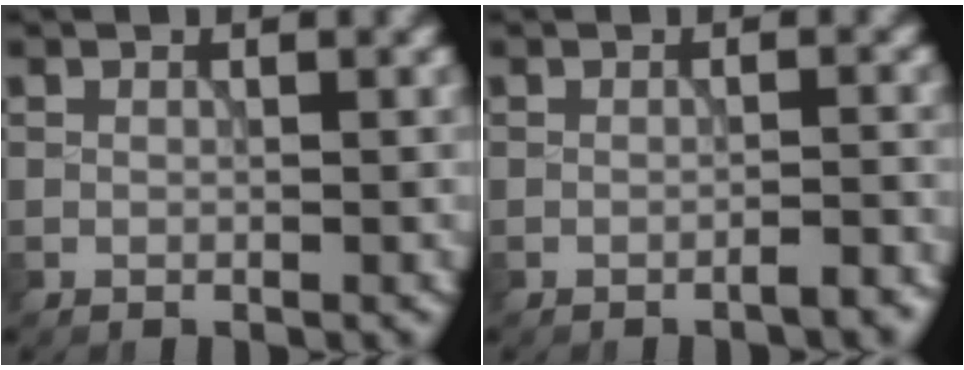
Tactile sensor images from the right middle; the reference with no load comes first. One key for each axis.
{"total": 1.8, "fx": -1.3, "fy": 0.4, "fz": 1.2, "tx": -0.009, "ty": 0.005, "tz": -0.023}